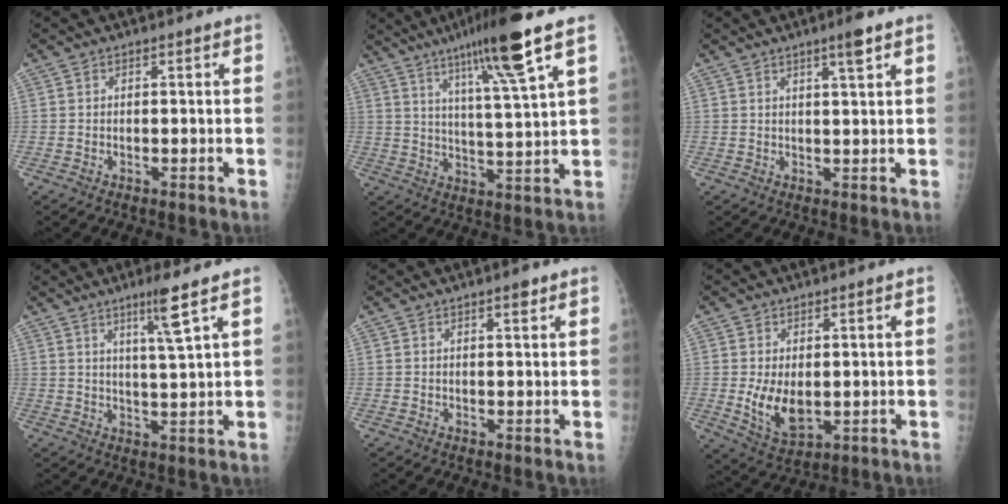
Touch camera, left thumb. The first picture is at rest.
{"total": 14.3, "force": [8.5, 0.0, 11.5], "torque": [-0.192, -0.036, 0.142]}
{"total": 3.9, "force": [2.4, 0.2, 3.1], "torque": [-0.048, -0.013, 0.039]}
{"total": 6.6, "force": [3.8, -0.6, 5.3], "torque": [-0.095, -0.030, 0.071]}
{"total": 2.1, "force": [1.4, 0.5, 1.6], "torque": [-0.018, -0.006, 0.020]}
{"total": 7.9, "force": [0.1, 4.6, 6.5], "torque": [-0.099, -0.019, 0.016]}